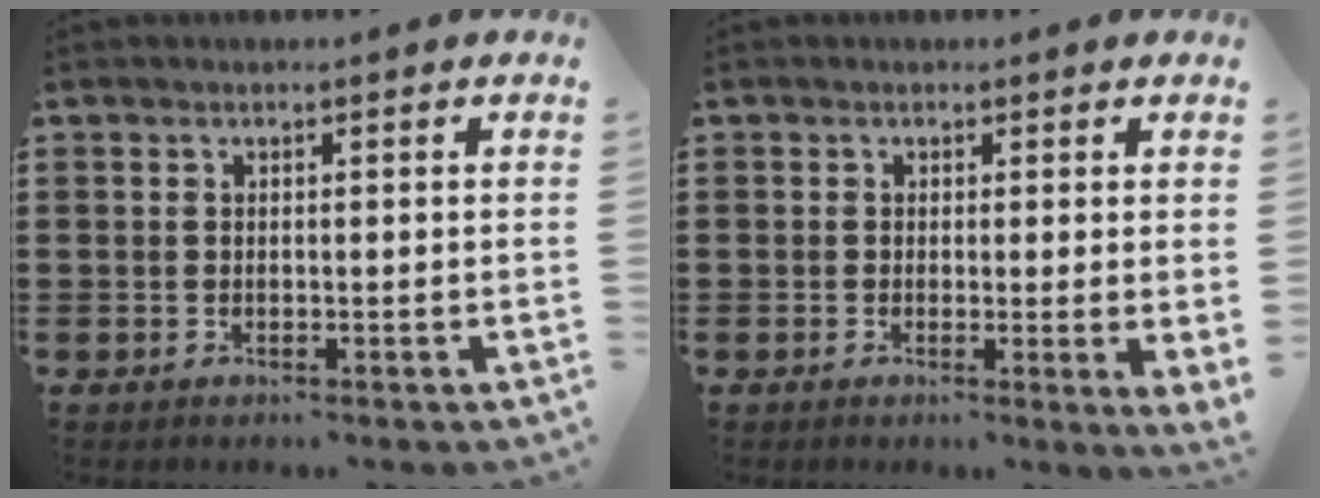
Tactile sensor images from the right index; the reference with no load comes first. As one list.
[{"total": 1.2, "force": [0.5, 0.1, 1.0], "torque": [-0.023, -0.001, 0.010]}]